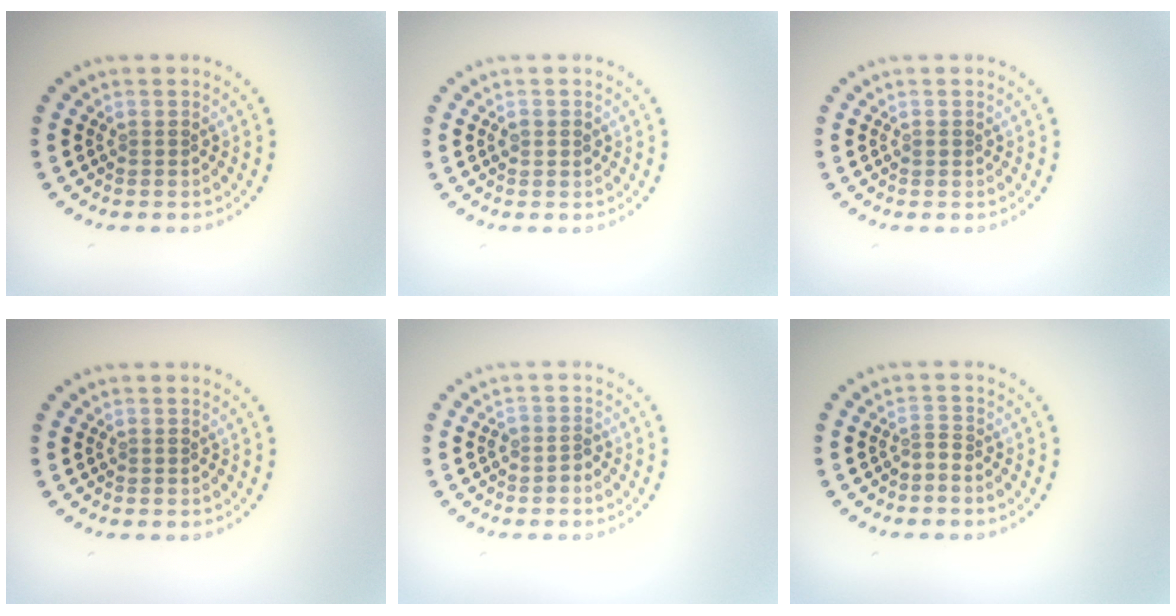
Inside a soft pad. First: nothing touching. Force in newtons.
{"total": 1.0, "press": 1.0, "slide": 0.3}
{"total": 0.6, "press": 0.6, "slide": 0.2}
{"total": 0.0}
{"total": 1.3, "press": 1.0, "slide": 0.8}
{"total": 0.9, "press": 0.3, "slide": 0.9}